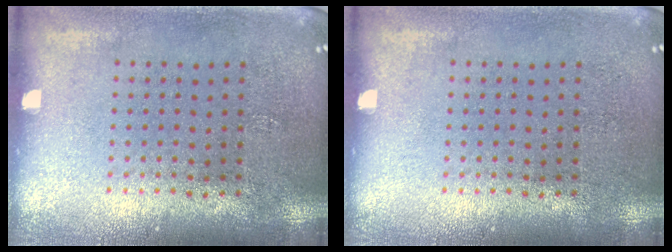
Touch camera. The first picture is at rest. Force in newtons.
{"total": 0.0}